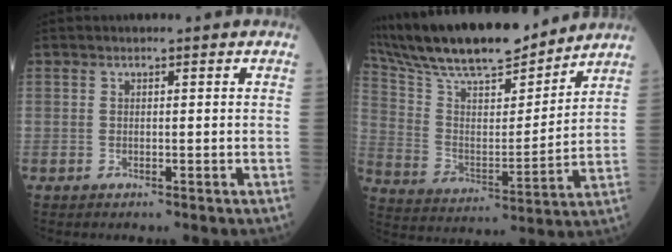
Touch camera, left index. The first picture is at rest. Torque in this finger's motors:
{"motor_torque": [0.64, -1.34, 0.55, 0.16]}